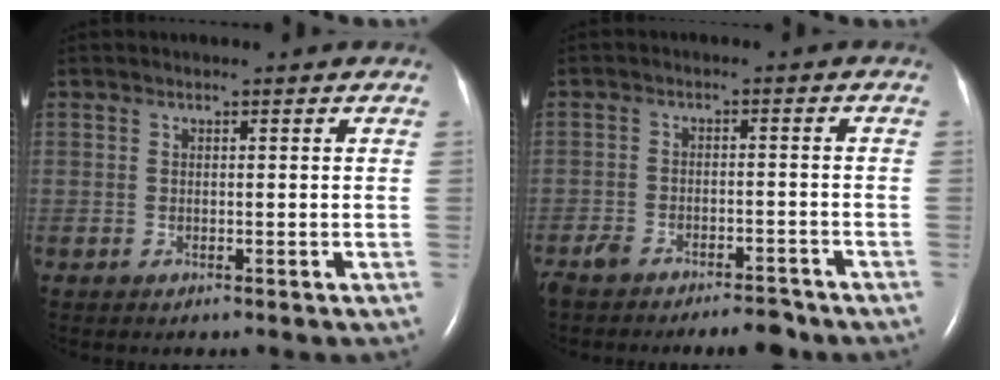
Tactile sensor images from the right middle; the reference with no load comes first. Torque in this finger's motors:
{"motor_torque": [0.16, -0.17, 0.05, 0.01]}